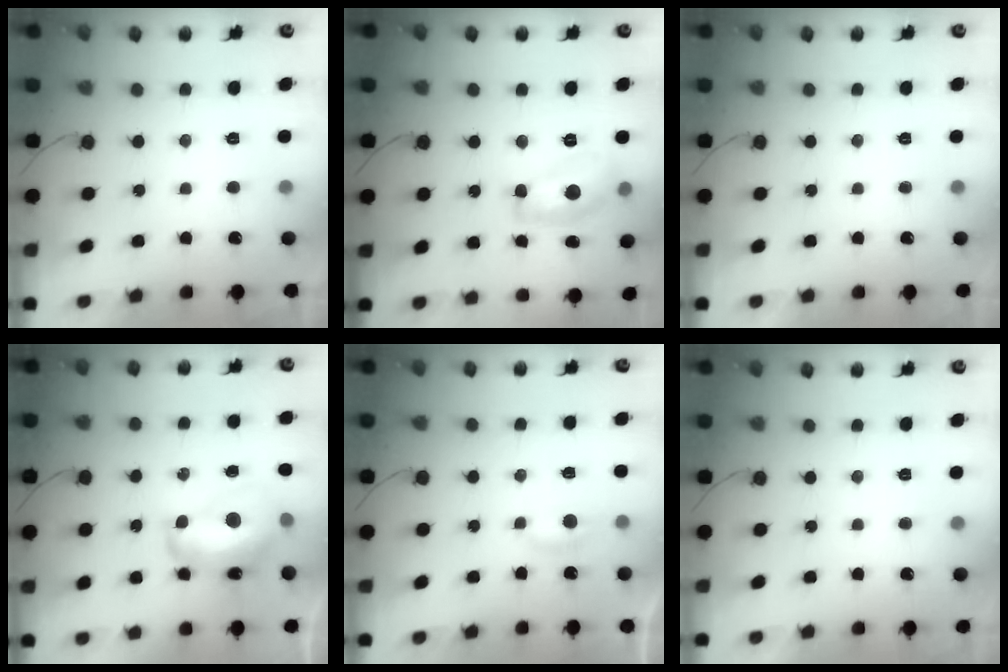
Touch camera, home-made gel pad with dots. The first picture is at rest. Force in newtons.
{"total": 14.7, "press": 14.7, "slide": 0.8}
{"total": 0.0}
{"total": 13.4, "press": 13.4, "slide": 0.9}
{"total": 2.8, "press": 2.8, "slide": 0.3}
{"total": 0.0}